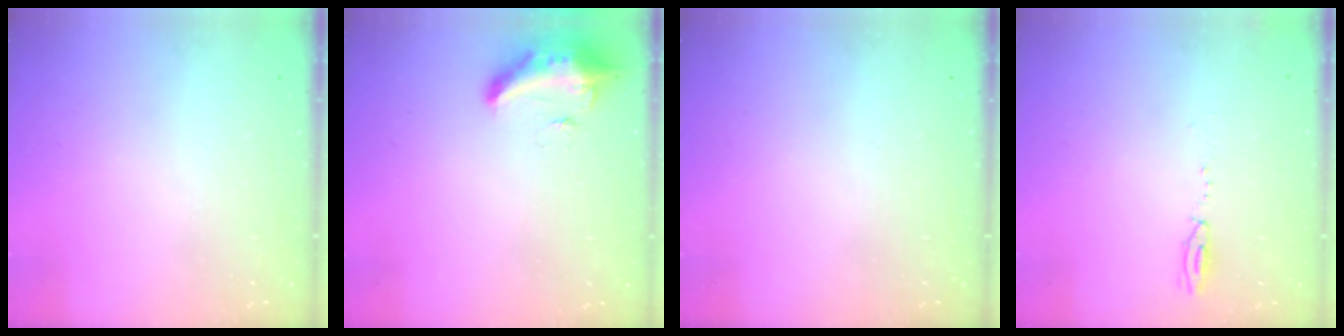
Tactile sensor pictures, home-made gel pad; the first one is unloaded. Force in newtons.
{"total": 10.4, "press": 9.8, "slide": 3.5}
{"total": 0.0}
{"total": 3.9, "press": 3.8, "slide": 0.9}